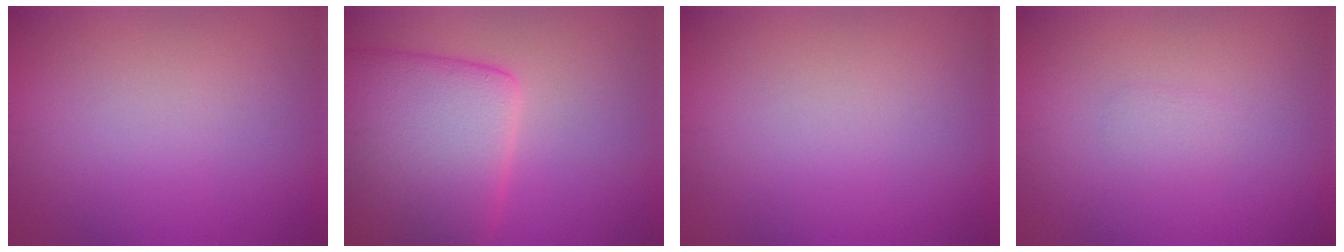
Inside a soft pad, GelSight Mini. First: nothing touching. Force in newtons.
{"total": 10.3, "press": 10.2, "slide": 0.5}
{"total": 0.0}
{"total": 0.8, "press": 0.8, "slide": 0.1}